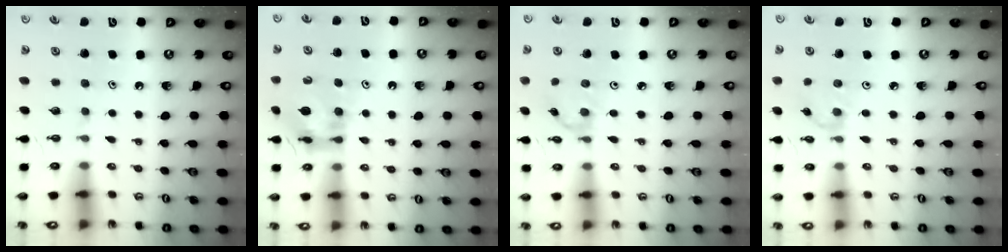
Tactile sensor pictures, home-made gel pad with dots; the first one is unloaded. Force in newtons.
{"total": 10.5, "press": 10.5, "slide": 1.1}
{"total": 1.2, "press": 1.1, "slide": 0.3}
{"total": 1.4, "press": 1.4, "slide": 0.3}